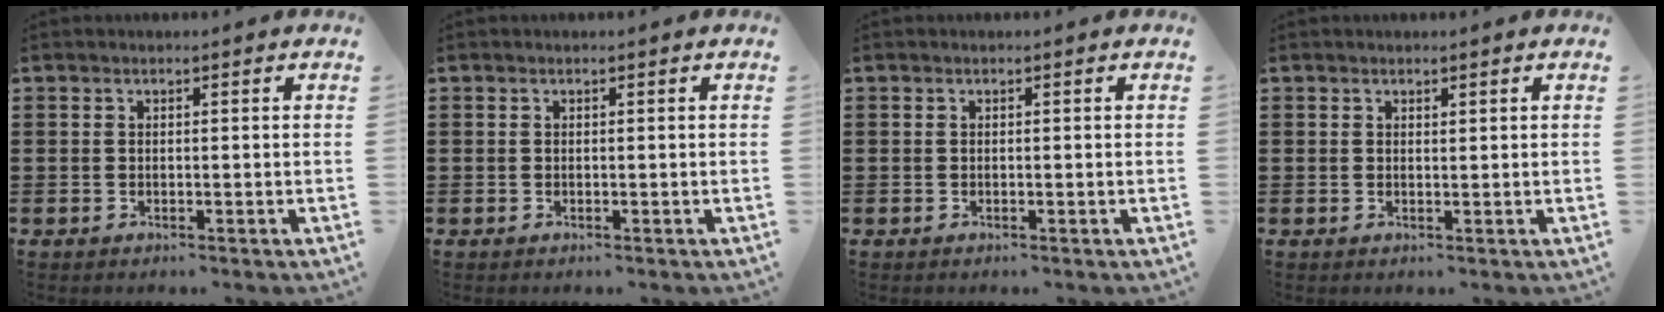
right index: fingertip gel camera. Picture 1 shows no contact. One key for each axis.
{"total": 0.0}
{"total": 0.0}
{"total": 0.6, "fx": 0.5, "fy": 0.3, "fz": 0.1, "tx": -0.003, "ty": 0.002, "tz": 0.010}